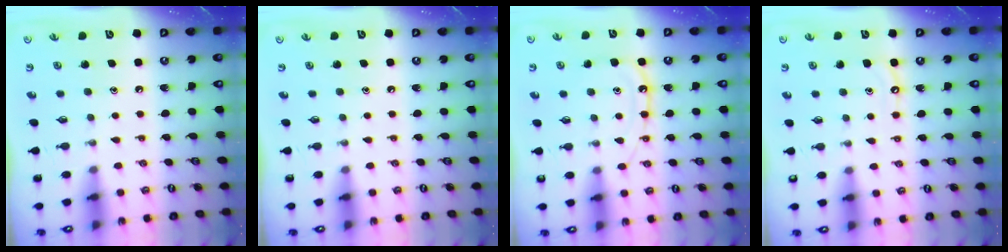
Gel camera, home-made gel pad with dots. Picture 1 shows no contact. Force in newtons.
{"total": 0.0}
{"total": 10.4, "press": 10.4, "slide": 0.9}
{"total": 5.0, "press": 5.0, "slide": 0.3}